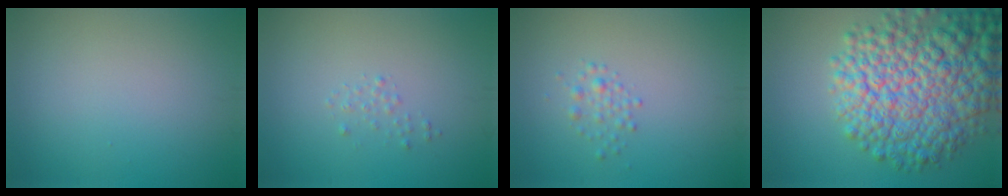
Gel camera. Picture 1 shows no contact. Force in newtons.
{"total": 0.7, "press": 0.7, "slide": 0.1}
{"total": 1.3, "press": 1.3, "slide": 0.0}
{"total": 11.5, "press": 11.5, "slide": 0.4}